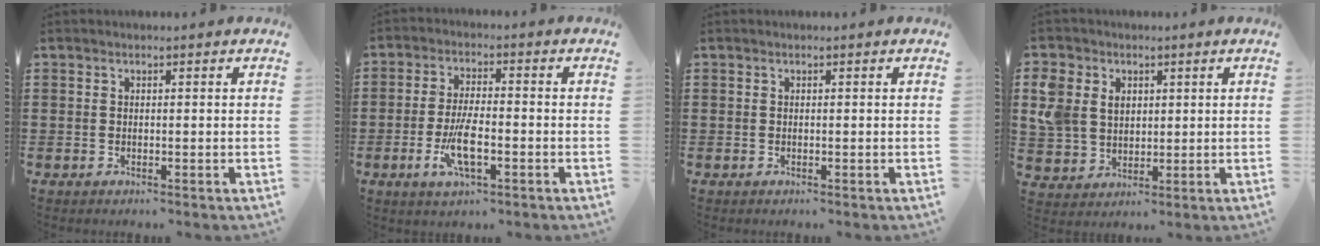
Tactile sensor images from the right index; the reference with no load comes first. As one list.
[{"total": 7.1, "force": [-2.3, 2.1, 6.3], "torque": [-0.138, -0.012, -0.045]}, {"total": 0.0}, {"total": 6.8, "force": [2.1, 5.8, 3.0], "torque": [-0.099, 0.015, 0.037]}]